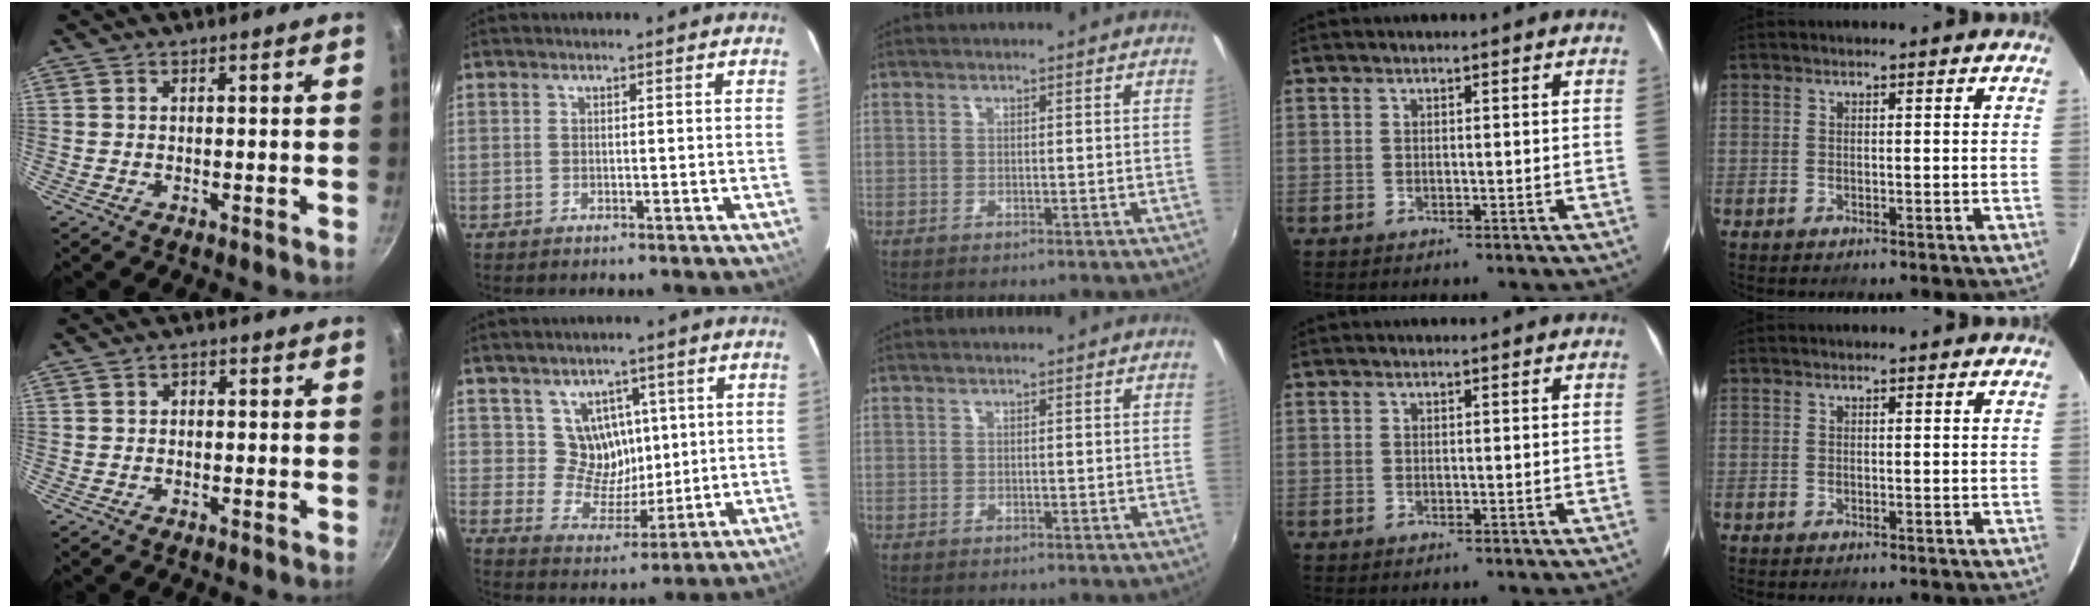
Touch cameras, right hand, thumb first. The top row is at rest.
{"thumb": {"total": 1.2, "force": [0.1, 1.0, 0.7], "torque": [-0.009, 0.006, -0.001]}, "index": {"total": 8.0, "force": [3.0, 7.1, 2.1], "torque": [-0.032, 0.002, 0.062]}}